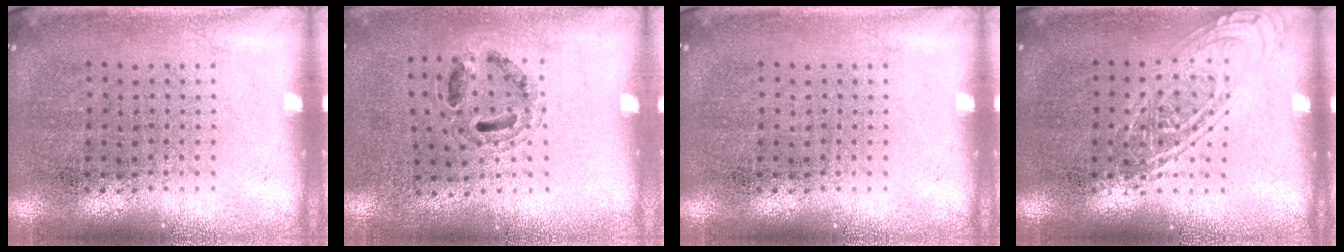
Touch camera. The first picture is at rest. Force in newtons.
{"total": 0.9, "press": 0.8, "slide": 0.2}
{"total": 0.0}
{"total": 1.2, "press": 1.2, "slide": 0.1}